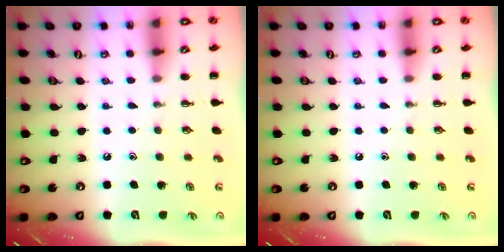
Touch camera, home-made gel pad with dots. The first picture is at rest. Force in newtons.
{"total": 0.0}